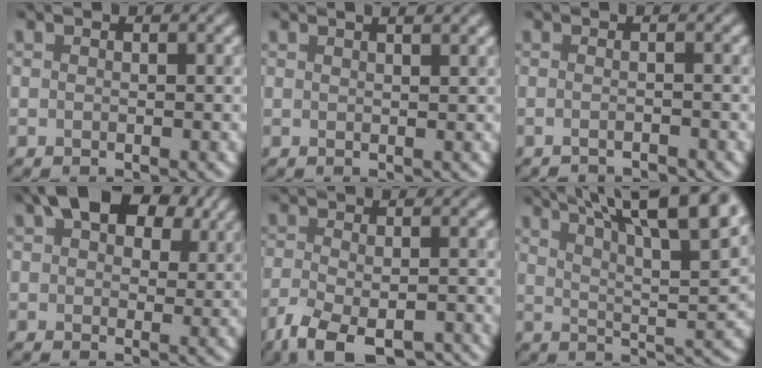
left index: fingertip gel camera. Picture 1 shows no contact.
{"total": 1.9, "force": [1.6, 0.4, 0.9], "torque": [-0.007, 0.009, 0.011]}
{"total": 1.2, "force": [-0.9, 0.0, 0.7], "torque": [-0.008, -0.007, -0.024]}
{"total": 9.4, "force": [5.1, 5.2, 5.9], "torque": [-0.097, 0.027, 0.069]}
{"total": 6.4, "force": [-4.5, 1.9, 4.2], "torque": [-0.078, -0.015, -0.081]}
{"total": 14.5, "force": [9.2, 4.3, 10.3], "torque": [-0.136, 0.039, 0.113]}